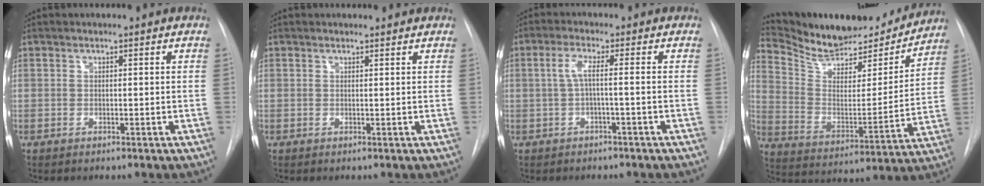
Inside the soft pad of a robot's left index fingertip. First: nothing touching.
{"total": 1.8, "force": [1.8, 0.2, 0.0], "torque": [-0.006, 0.005, 0.024]}
{"total": 3.1, "force": [-0.4, -0.2, 3.1], "torque": [-0.066, 0.011, -0.004]}
{"total": 20.6, "force": [19.3, 4.7, 5.4], "torque": [-0.091, -0.021, 0.303]}